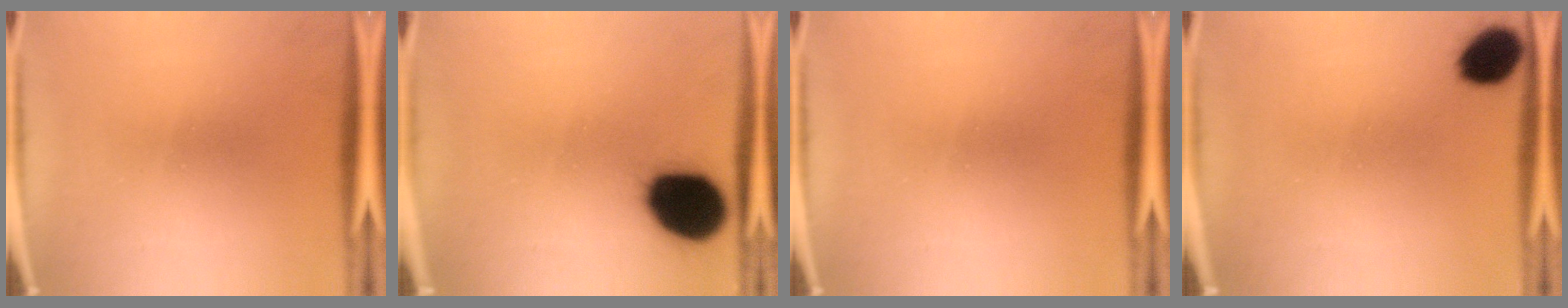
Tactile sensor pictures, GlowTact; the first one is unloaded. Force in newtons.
{"total": 19.2}
{"total": 0.0}
{"total": 10.4}